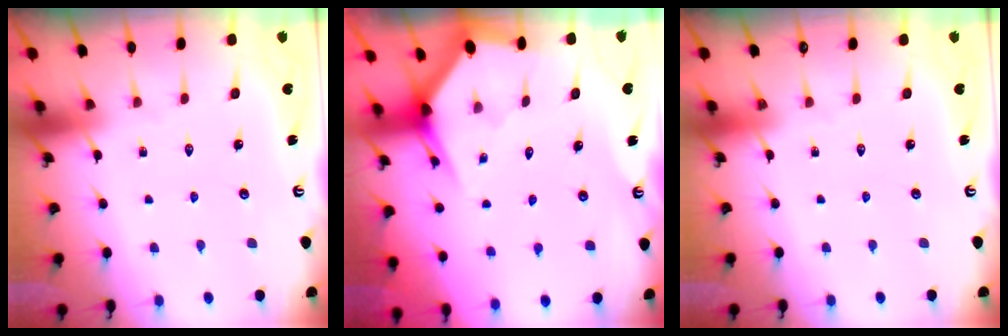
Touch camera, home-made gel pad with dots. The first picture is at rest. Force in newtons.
{"total": 2.6, "press": 2.6, "slide": 0.2}
{"total": 0.0}